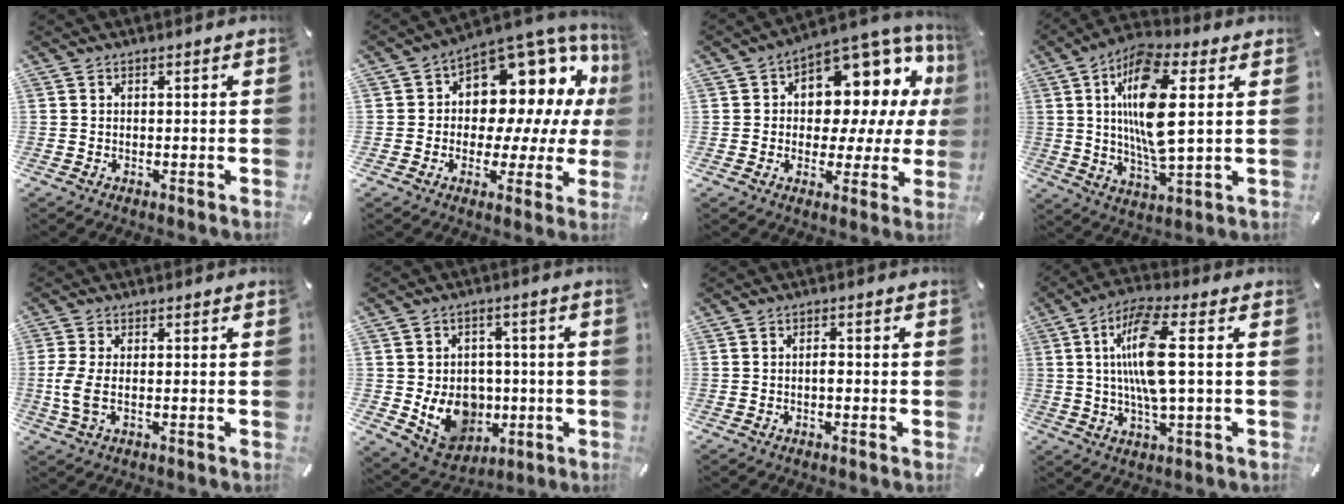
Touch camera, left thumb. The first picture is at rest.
{"total": 12.9, "force": [5.4, 8.9, 7.5], "torque": [-0.094, -0.068, 0.095]}
{"total": 10.6, "force": [4.1, 7.8, 6.0], "torque": [-0.063, -0.059, 0.072]}
{"total": 16.6, "force": [3.4, 5.8, 15.2], "torque": [-0.311, -0.007, 0.050]}
{"total": 5.4, "force": [-0.4, 2.4, 4.8], "torque": [-0.107, -0.003, -0.010]}
{"total": 12.2, "force": [-2.2, 10.5, 5.8], "torque": [-0.114, 0.006, -0.027]}
{"total": 1.6, "force": [-0.5, 0.7, 1.3], "torque": [-0.026, 0.002, -0.010]}
{"total": 13.1, "force": [1.5, 3.4, 12.6], "torque": [-0.260, -0.007, 0.020]}